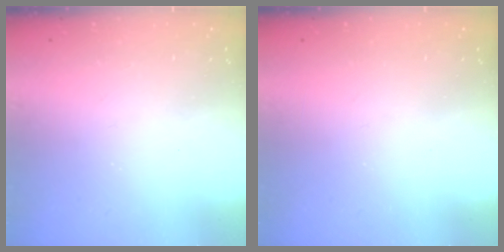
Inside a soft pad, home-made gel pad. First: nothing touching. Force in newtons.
{"total": 0.0}